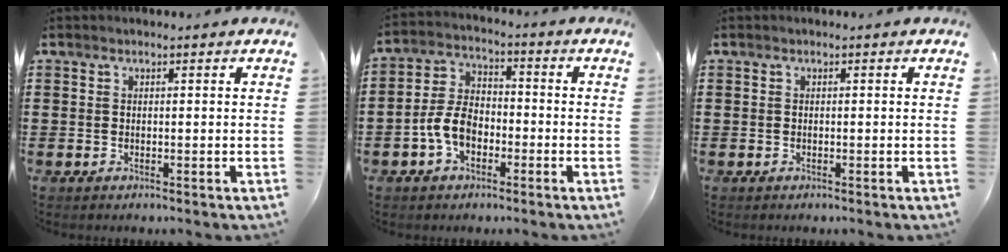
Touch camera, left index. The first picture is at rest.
{"total": 6.4, "force": [-2.6, 4.1, 4.2], "torque": [-0.109, 0.005, -0.059]}
{"total": 0.0}